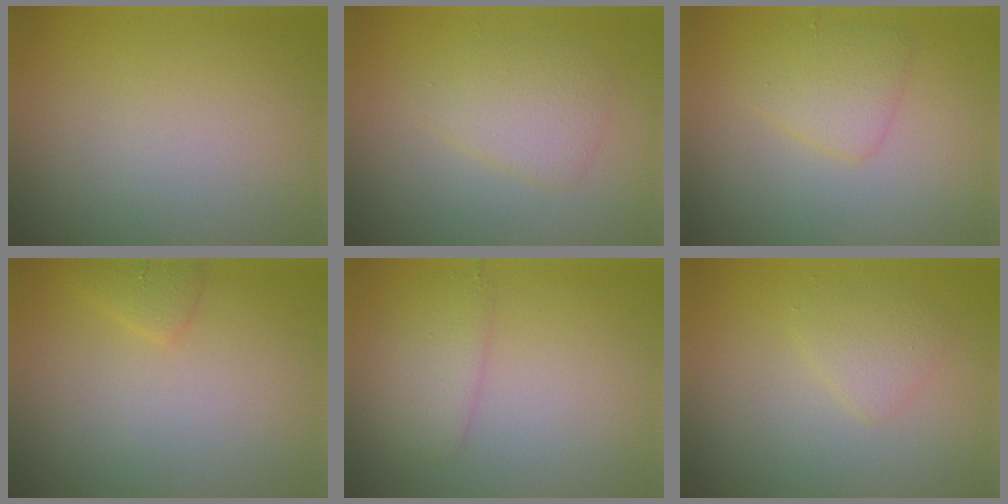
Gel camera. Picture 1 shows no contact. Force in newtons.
{"total": 2.6, "press": 2.6, "slide": 0.1}
{"total": 2.5, "press": 2.5, "slide": 0.1}
{"total": 1.2, "press": 1.2, "slide": 0.1}
{"total": 2.4, "press": 2.4, "slide": 0.1}
{"total": 1.6, "press": 1.6, "slide": 0.1}